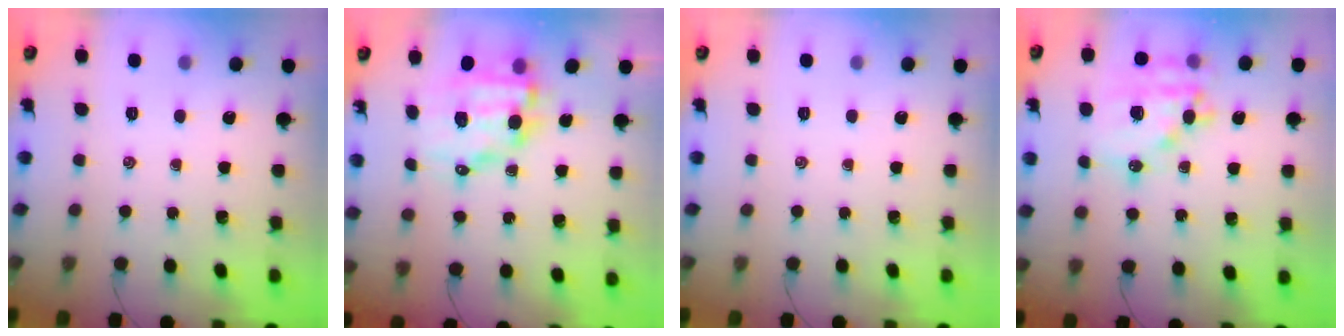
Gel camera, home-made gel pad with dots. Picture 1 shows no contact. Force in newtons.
{"total": 10.6, "press": 10.2, "slide": 2.8}
{"total": 0.0}
{"total": 15.6, "press": 15.3, "slide": 3.2}